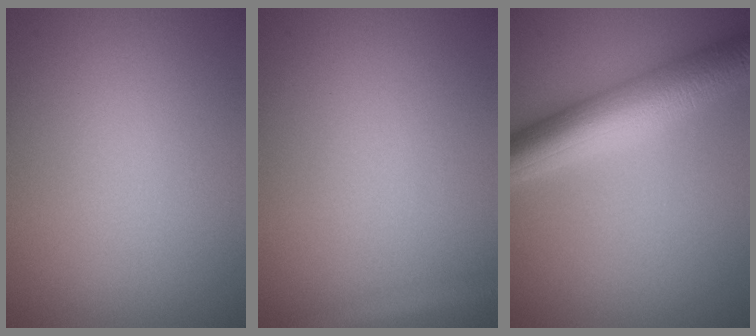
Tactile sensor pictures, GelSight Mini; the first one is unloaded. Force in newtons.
{"total": 1.8, "press": 1.8, "slide": 0.1}
{"total": 7.6, "press": 7.6, "slide": 0.1}